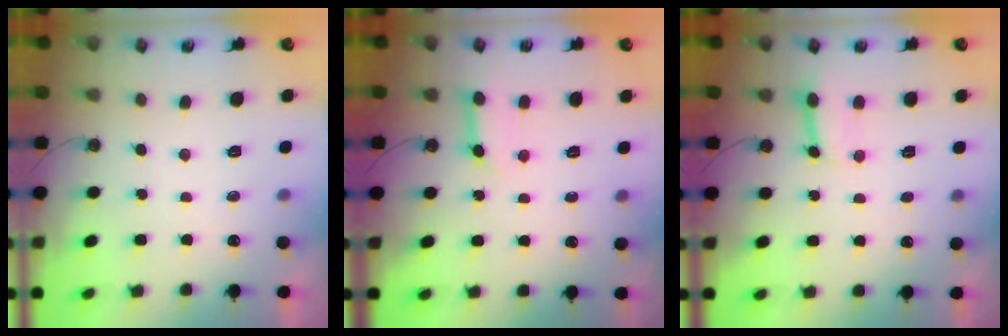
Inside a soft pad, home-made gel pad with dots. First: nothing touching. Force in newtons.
{"total": 6.0, "press": 6.0, "slide": 0.7}
{"total": 5.0, "press": 4.9, "slide": 0.6}